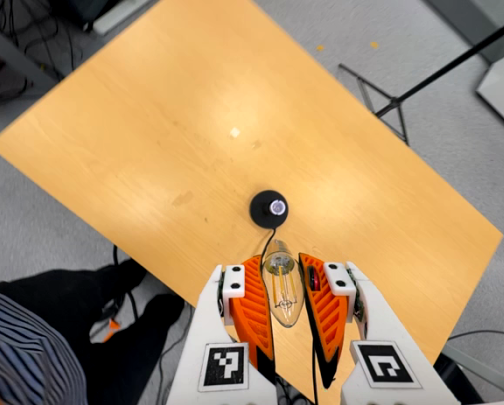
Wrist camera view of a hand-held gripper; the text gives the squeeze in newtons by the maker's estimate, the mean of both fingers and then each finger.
{"total": 21.7, "left": 24.5, "right": 18.8}